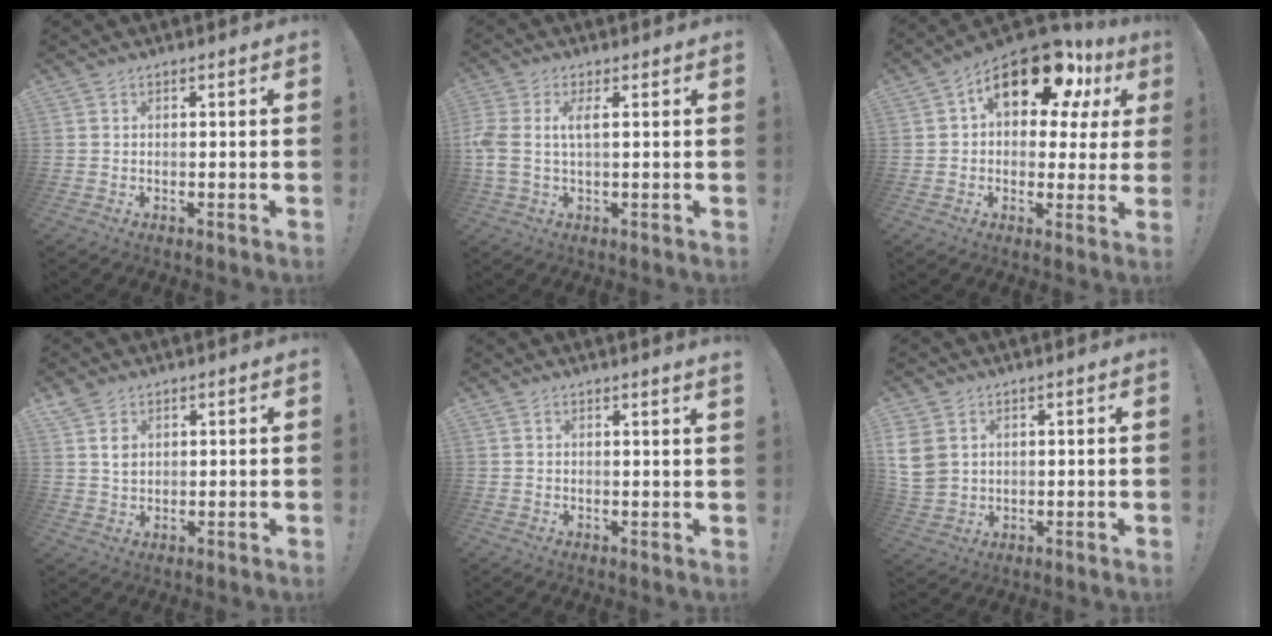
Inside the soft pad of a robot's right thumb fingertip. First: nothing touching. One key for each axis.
{"total": 4.7, "fx": 0.8, "fy": 1.6, "fz": 4.4, "tx": -0.094, "ty": -0.010, "tz": 0.009}
{"total": 18.2, "fx": 9.0, "fy": 9.1, "fz": 13.0, "tx": -0.191, "ty": -0.039, "tz": 0.152}
{"total": 4.3, "fx": 2.0, "fy": 2.8, "fz": 2.6, "tx": -0.032, "ty": -0.008, "tz": 0.035}
{"total": 2.0, "fx": 1.5, "fy": -0.9, "fz": 0.9, "tx": -0.002, "ty": -0.018, "tz": 0.023}
{"total": 7.6, "fx": 2.6, "fy": 5.8, "fz": 4.2, "tx": -0.103, "ty": -0.008, "tz": 0.054}